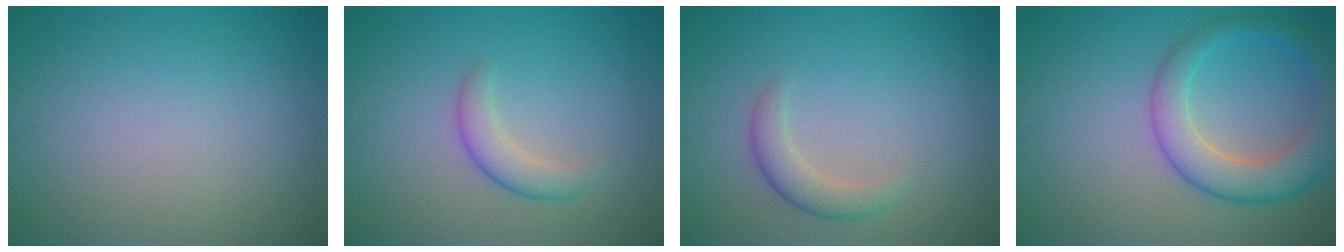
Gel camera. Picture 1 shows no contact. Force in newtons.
{"total": 2.3, "press": 2.3, "slide": 0.1}
{"total": 2.3, "press": 2.3, "slide": 0.2}
{"total": 5.8, "press": 5.8, "slide": 0.3}